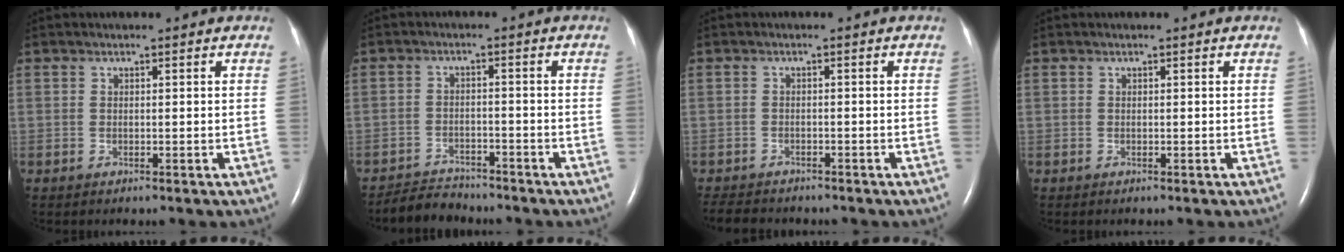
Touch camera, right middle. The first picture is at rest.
{"total": 4.3, "force": [-4.2, 1.0, -0.2], "torque": [-0.003, -0.011, -0.074]}
{"total": 5.7, "force": [-5.2, 1.7, 1.8], "torque": [-0.030, -0.009, -0.077]}
{"total": 0.0}